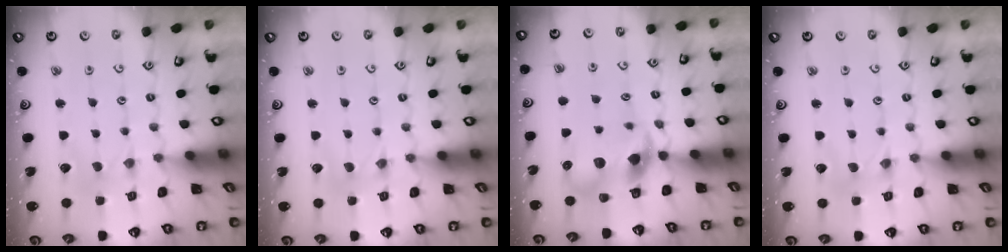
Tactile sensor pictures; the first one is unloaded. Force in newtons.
{"total": 0.8, "press": 0.8, "slide": 0.1}
{"total": 10.1, "press": 10.0, "slide": 1.5}
{"total": 0.0}